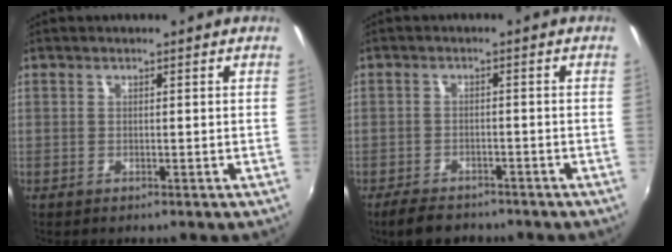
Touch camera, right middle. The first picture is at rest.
{"total": 5.4, "force": [-4.5, 2.3, 1.9], "torque": [-0.053, 0.001, -0.071]}